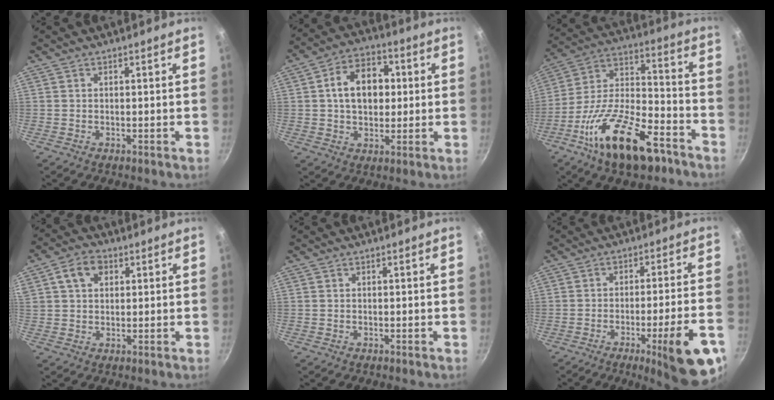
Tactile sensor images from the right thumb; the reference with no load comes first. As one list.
[{"total": 12.2, "force": [1.6, 8.7, 8.4], "torque": [-0.099, 0.017, 0.015]}, {"total": 21.7, "force": [-12.0, 9.5, 15.5], "torque": [-0.251, 0.068, -0.214]}, {"total": 6.6, "force": [2.4, 4.8, 3.9], "torque": [-0.053, 0.005, 0.036]}, {"total": 0.0}, {"total": 15.6, "force": [-7.2, 2.2, 13.6], "torque": [-0.168, 0.030, -0.094]}]